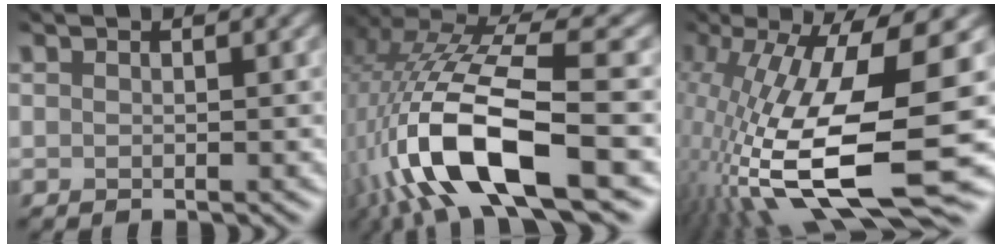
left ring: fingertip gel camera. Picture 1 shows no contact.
{"total": 12.7, "force": [-6.0, 3.6, 10.6], "torque": [-0.215, 0.002, -0.098]}
{"total": 14.6, "force": [-2.7, 4.4, 13.6], "torque": [-0.266, -0.009, -0.031]}